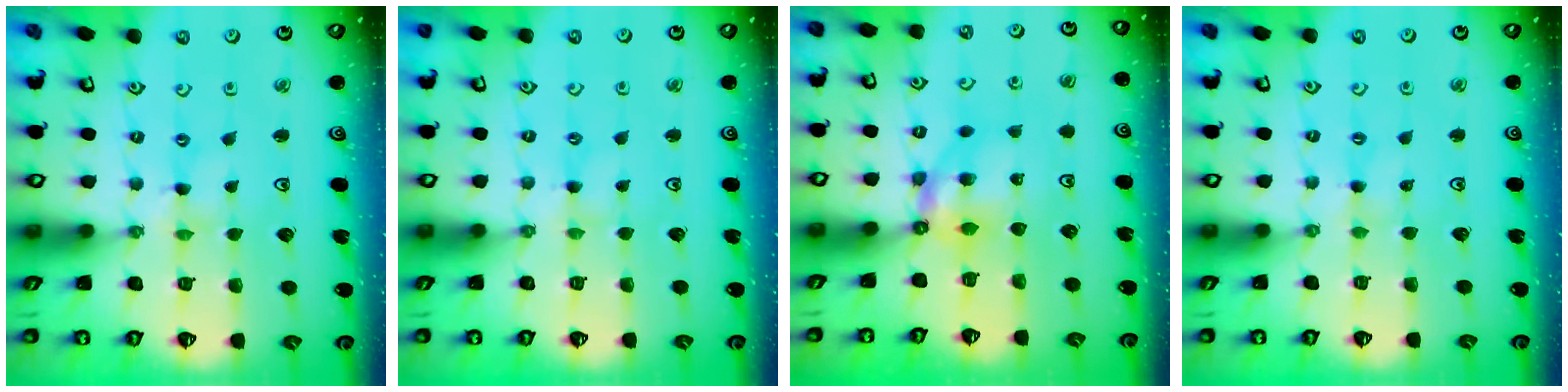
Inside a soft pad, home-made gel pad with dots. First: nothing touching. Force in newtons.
{"total": 1.1, "press": 1.1, "slide": 0.3}
{"total": 7.2, "press": 7.2, "slide": 0.2}
{"total": 1.4, "press": 1.4, "slide": 0.3}